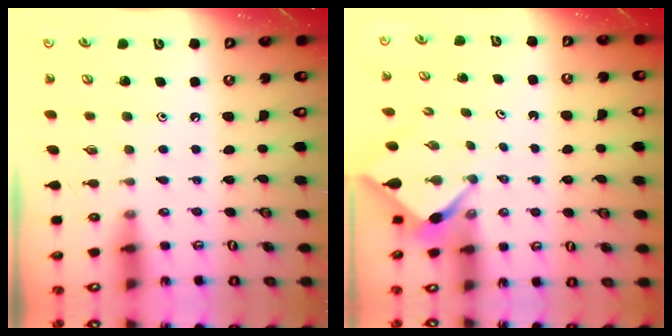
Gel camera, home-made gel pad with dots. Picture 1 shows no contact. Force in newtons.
{"total": 2.4, "press": 2.4, "slide": 0.2}